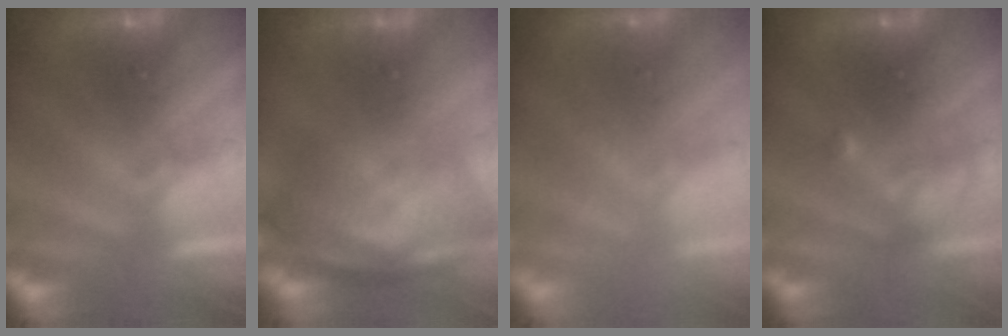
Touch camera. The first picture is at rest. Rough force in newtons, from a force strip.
{"total": 10.6}
{"total": 1.7}
{"total": 2.4}